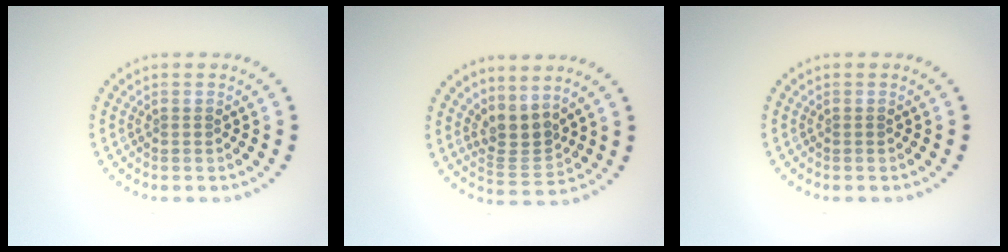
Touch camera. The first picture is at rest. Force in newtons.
{"total": 2.8, "press": 2.2, "slide": 1.9}
{"total": 0.0}